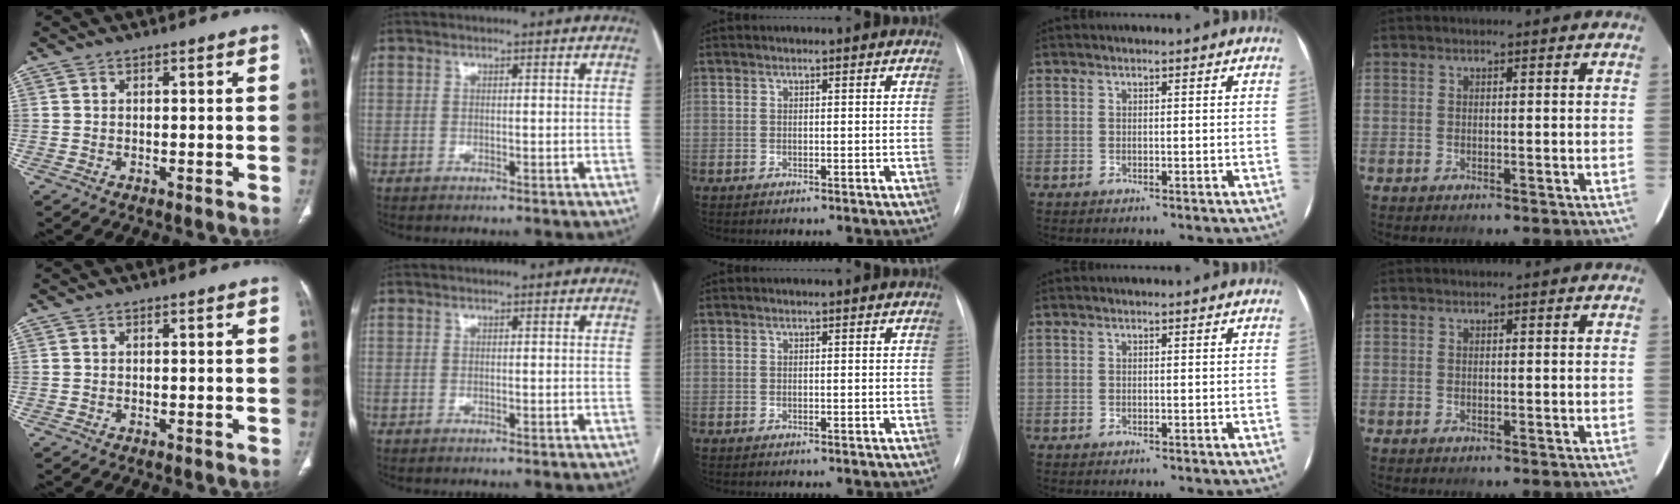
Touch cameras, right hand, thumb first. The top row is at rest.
{}